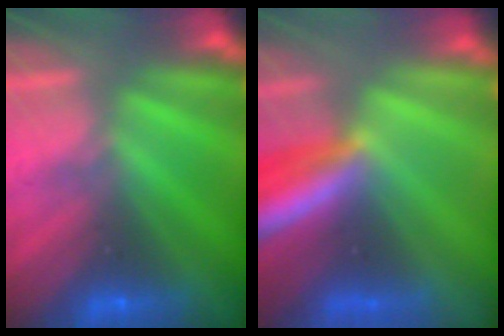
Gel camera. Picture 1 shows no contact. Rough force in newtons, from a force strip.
{"total": 7.3}